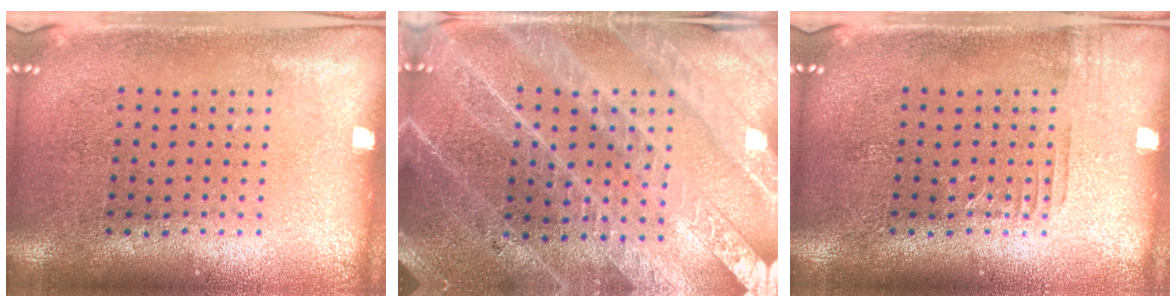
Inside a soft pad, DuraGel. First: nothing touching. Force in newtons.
{"total": 3.7, "press": 3.4, "slide": 1.3}
{"total": 0.8, "press": 0.8, "slide": 0.2}